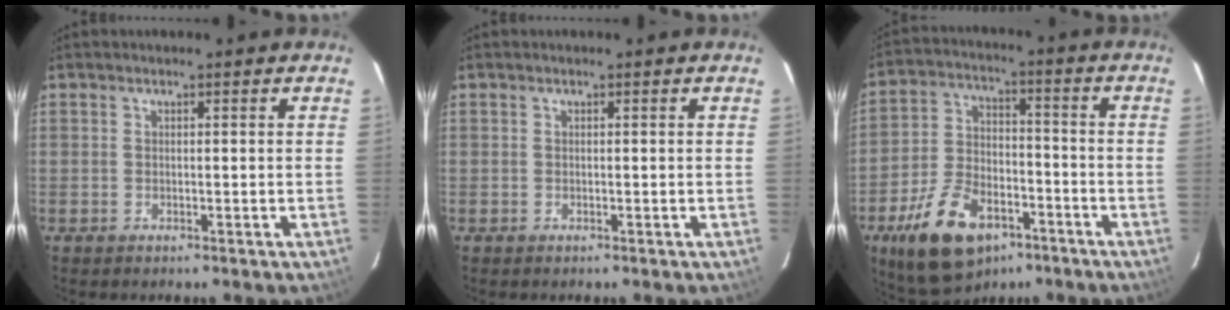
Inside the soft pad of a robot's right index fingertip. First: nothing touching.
{"total": 0.0}
{"total": 17.6, "force": [-10.2, 9.8, 10.5], "torque": [-0.224, 0.000, -0.168]}